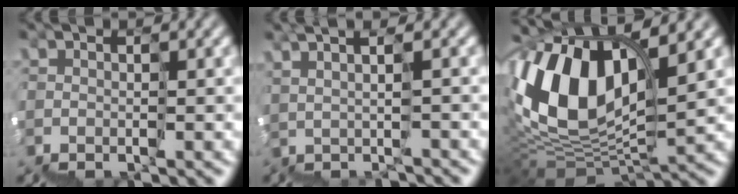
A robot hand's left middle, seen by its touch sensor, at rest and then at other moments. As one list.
[{"total": 2.8, "force": [2.3, -0.2, 1.5], "torque": [-0.009, 0.032, 0.058]}, {"total": 10.2, "force": [5.1, 5.1, 7.2], "torque": [-0.179, 0.022, 0.086]}]